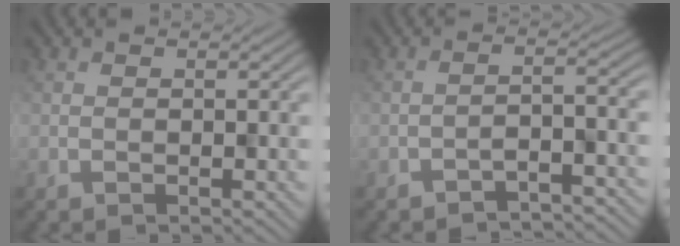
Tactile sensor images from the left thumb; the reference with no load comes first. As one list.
[{"total": 2.9, "force": [-2.8, 0.5, 0.8], "torque": [-0.002, 0.008, -0.051]}]